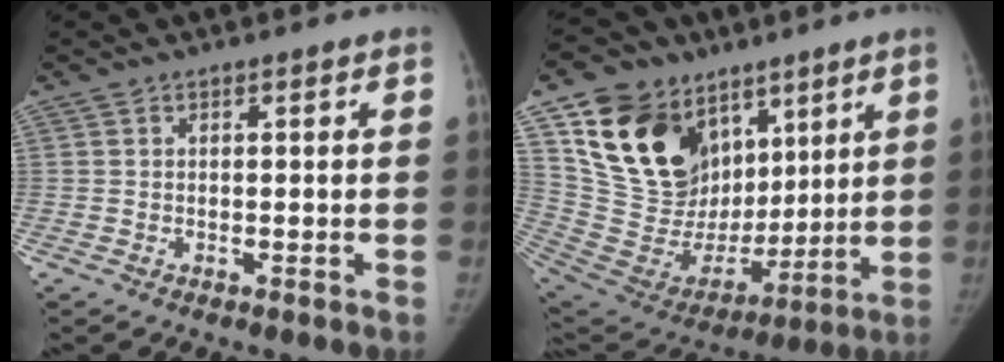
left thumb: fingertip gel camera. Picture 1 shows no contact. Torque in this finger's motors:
{"motor_torque": [1.61, 1.61, 1.39, -1.38, 0.11]}